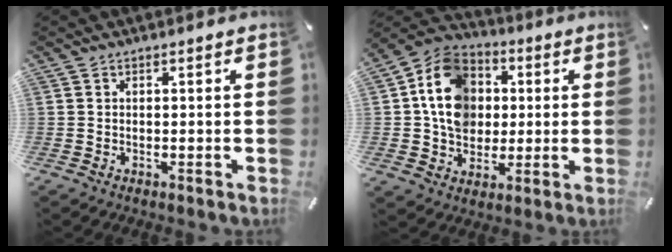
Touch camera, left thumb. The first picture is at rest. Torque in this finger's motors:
{"motor_torque": [1.99, 1.99, 1.00, -0.58, 0.43]}